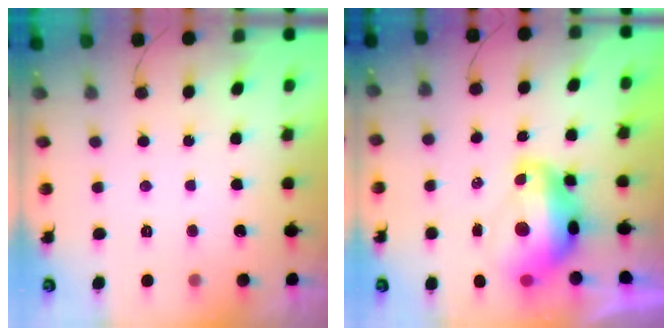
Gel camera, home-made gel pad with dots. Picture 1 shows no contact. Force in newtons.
{"total": 11.5, "press": 11.4, "slide": 1.2}